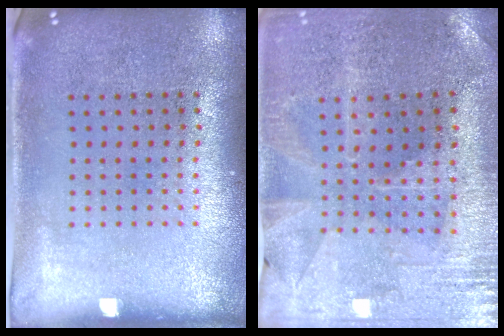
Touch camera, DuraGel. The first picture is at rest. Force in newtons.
{"total": 0.9, "press": 0.8, "slide": 0.3}